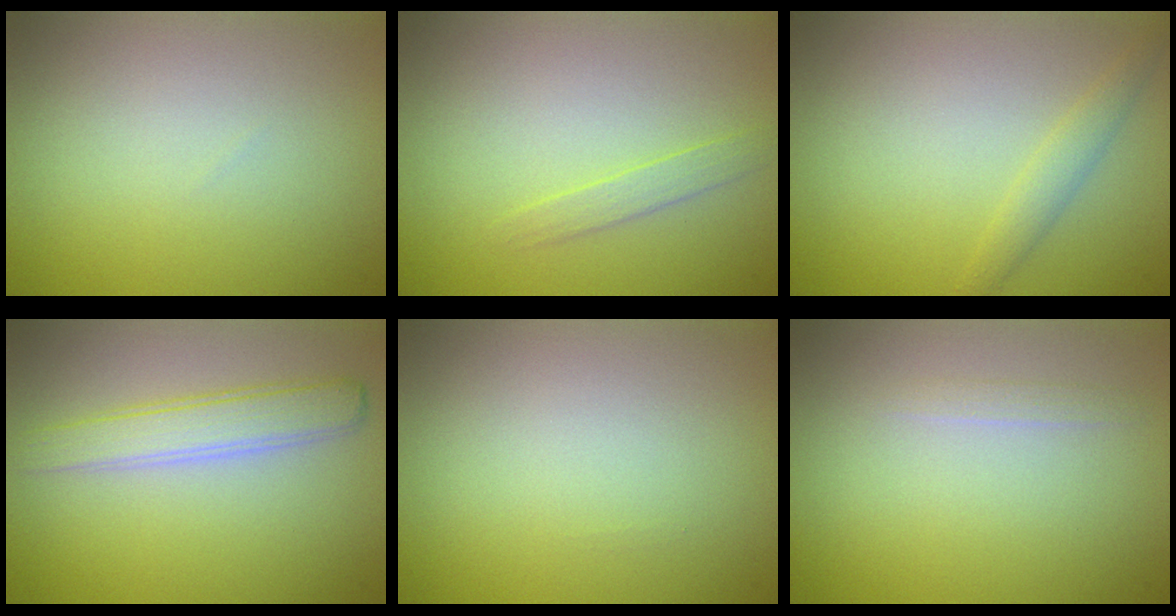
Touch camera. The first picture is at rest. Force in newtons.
{"total": 1.1, "press": 1.1, "slide": 0.0}
{"total": 1.4, "press": 1.4, "slide": 0.1}
{"total": 3.0, "press": 3.0, "slide": 0.1}
{"total": 0.0}
{"total": 0.6, "press": 0.6, "slide": 0.0}